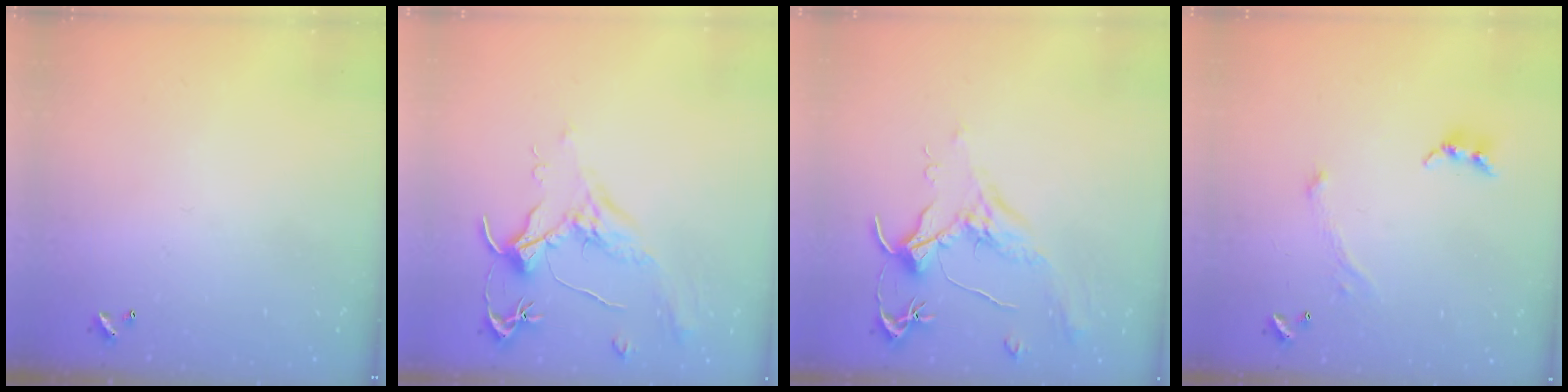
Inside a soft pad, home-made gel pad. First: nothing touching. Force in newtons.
{"total": 1.8, "press": 1.7, "slide": 0.8}
{"total": 1.8, "press": 1.7, "slide": 0.8}
{"total": 0.8, "press": 0.7, "slide": 0.4}